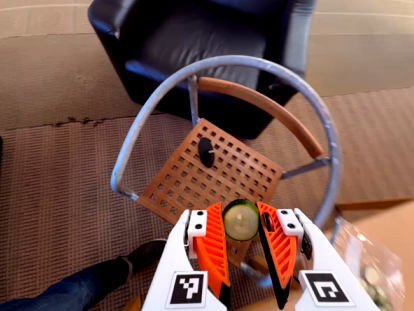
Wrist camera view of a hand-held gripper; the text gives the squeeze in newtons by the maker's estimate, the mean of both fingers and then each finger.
{"total": 6.8, "left": 6.7, "right": 6.8}